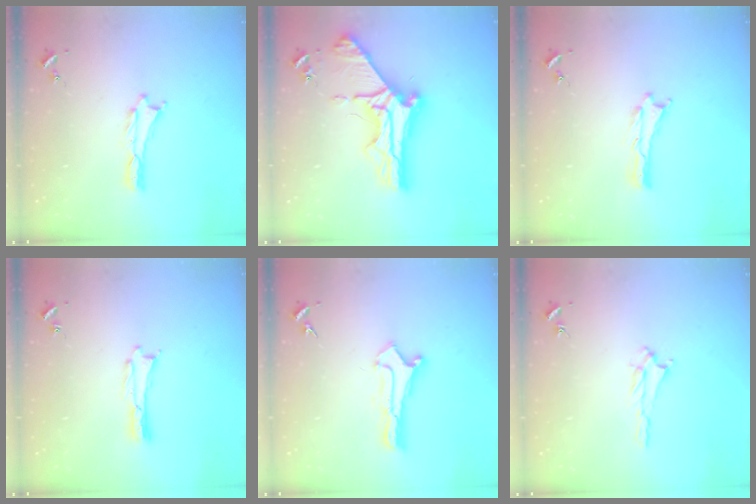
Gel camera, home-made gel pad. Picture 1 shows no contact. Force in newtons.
{"total": 11.8, "press": 11.7, "slide": 1.2}
{"total": 0.0}
{"total": 0.0}
{"total": 0.8, "press": 0.8, "slide": 0.0}
{"total": 1.2, "press": 1.1, "slide": 0.5}